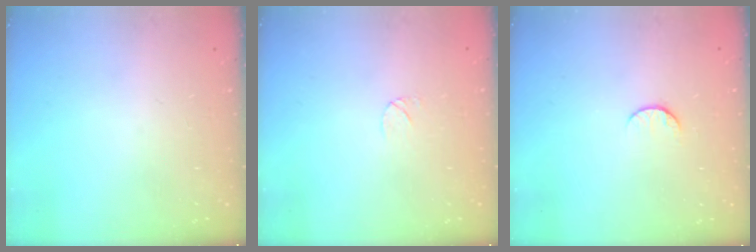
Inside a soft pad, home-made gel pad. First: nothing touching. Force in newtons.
{"total": 3.7, "press": 3.7, "slide": 0.3}
{"total": 5.7, "press": 5.7, "slide": 0.5}